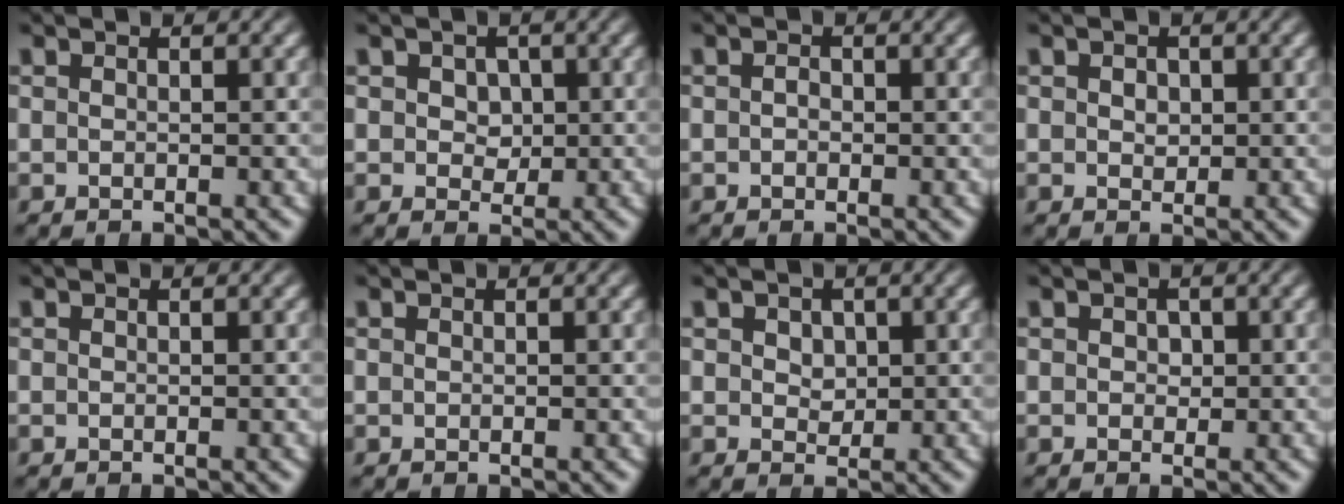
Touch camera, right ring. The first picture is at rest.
{"total": 3.0, "force": [0.5, 2.8, 0.8], "torque": [-0.018, -0.009, 0.008]}
{"total": 0.7, "force": [-0.3, 0.5, 0.3], "torque": [-0.012, -0.006, -0.005]}
{"total": 1.3, "force": [0.3, 1.2, 0.5], "torque": [-0.014, -0.009, 0.009]}
{"total": 0.0}
{"total": 0.0}
{"total": 2.3, "force": [0.8, 2.0, 0.7], "torque": [-0.022, -0.015, 0.020]}
{"total": 1.0, "force": [0.0, 1.0, 0.0], "torque": [-0.003, -0.004, 0.000]}